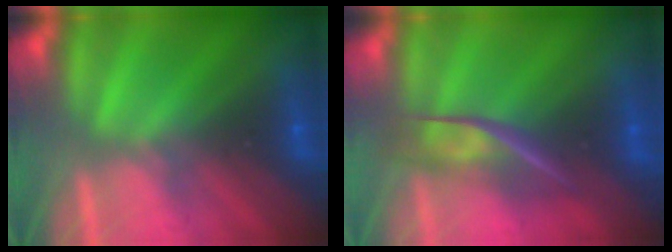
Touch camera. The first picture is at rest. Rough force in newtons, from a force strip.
{"total": 2.3}